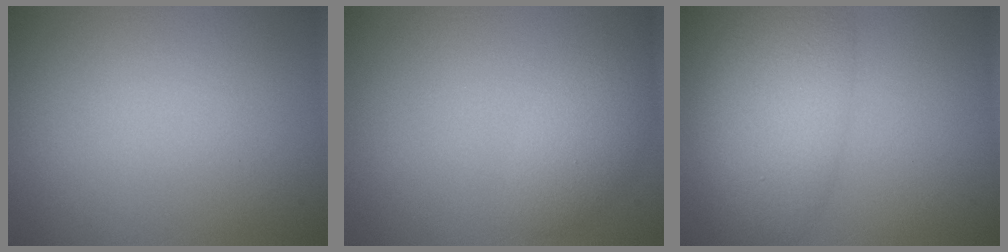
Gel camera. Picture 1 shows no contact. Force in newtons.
{"total": 2.3, "press": 2.3, "slide": 0.1}
{"total": 7.1, "press": 7.1, "slide": 0.4}